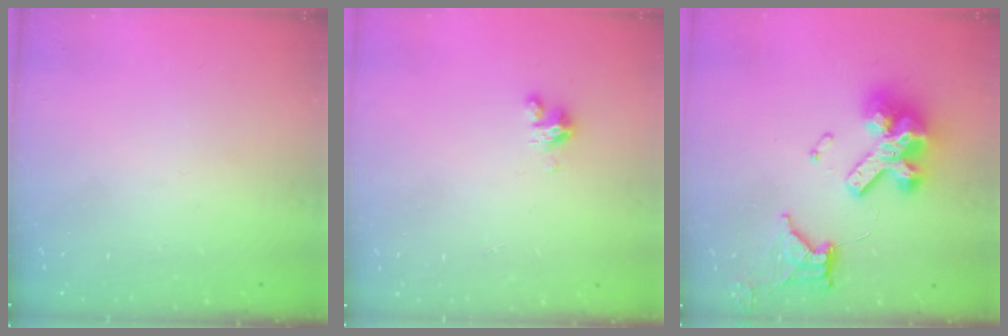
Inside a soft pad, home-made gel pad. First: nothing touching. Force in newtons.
{"total": 2.5, "press": 2.5, "slide": 0.2}
{"total": 16.7, "press": 16.6, "slide": 1.9}